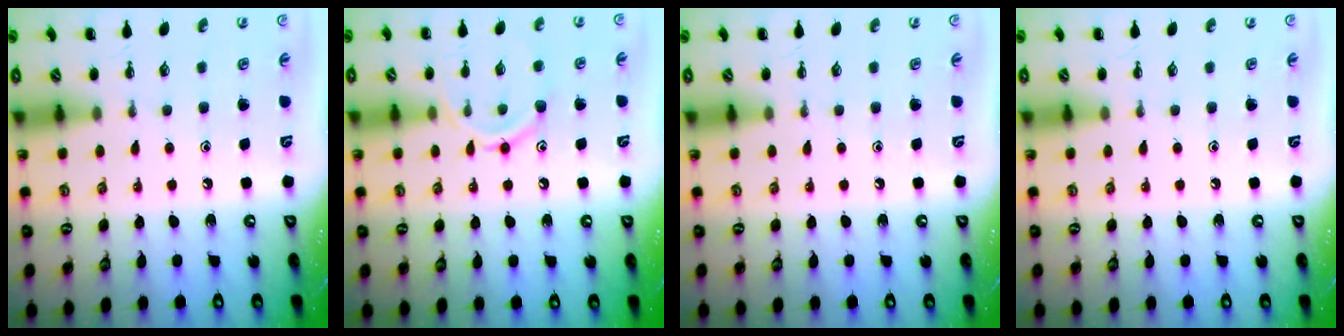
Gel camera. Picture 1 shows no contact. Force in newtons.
{"total": 11.6, "press": 11.5, "slide": 1.4}
{"total": 0.0}
{"total": 0.0}